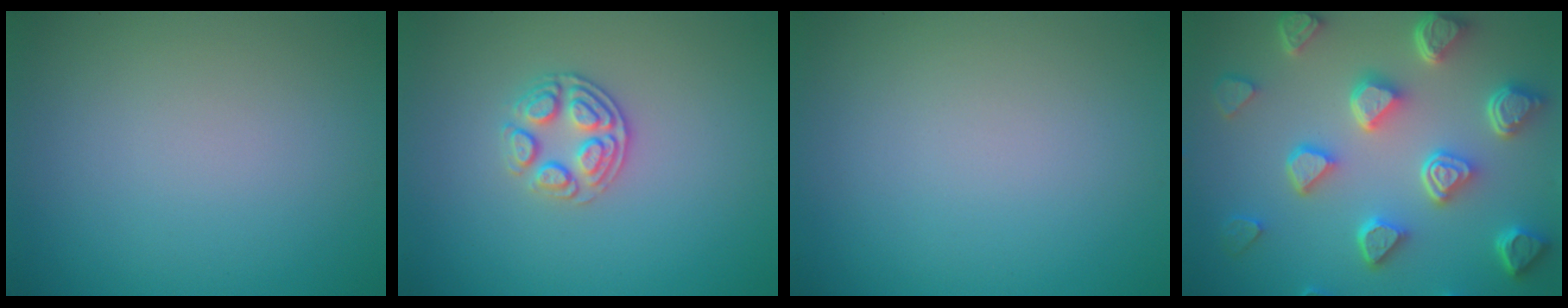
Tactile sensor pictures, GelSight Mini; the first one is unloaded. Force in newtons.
{"total": 2.7, "press": 2.5, "slide": 0.9}
{"total": 0.0}
{"total": 7.6, "press": 5.8, "slide": 4.9}